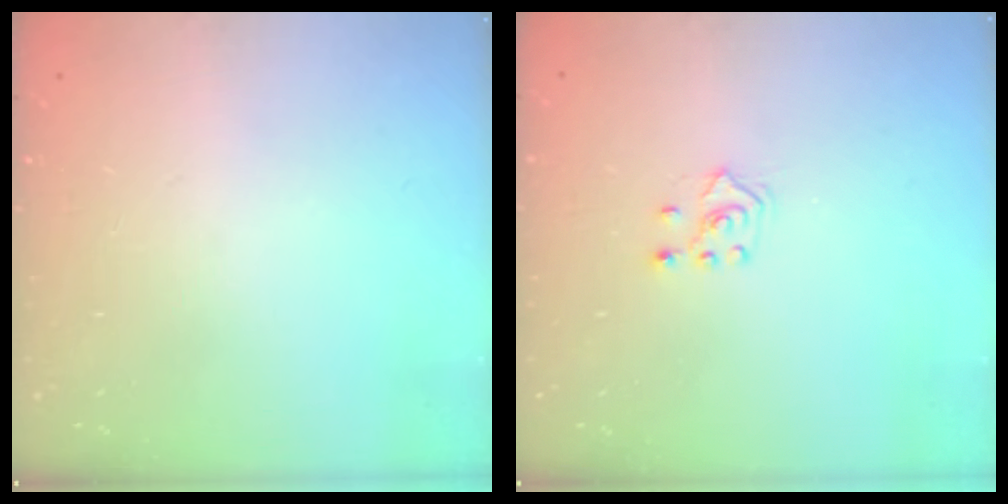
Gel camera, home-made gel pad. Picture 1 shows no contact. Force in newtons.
{"total": 4.0, "press": 3.9, "slide": 1.0}